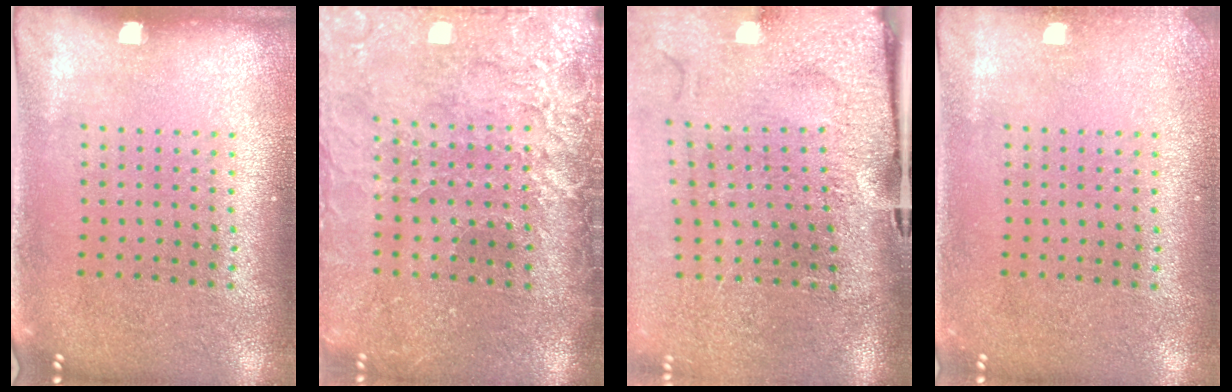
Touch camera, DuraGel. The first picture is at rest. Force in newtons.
{"total": 4.3, "press": 3.6, "slide": 2.3}
{"total": 4.4, "press": 3.4, "slide": 2.7}
{"total": 1.1, "press": 1.1, "slide": 0.1}